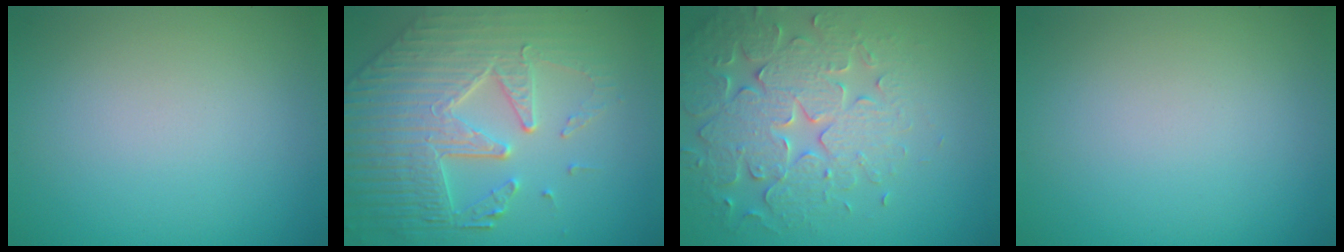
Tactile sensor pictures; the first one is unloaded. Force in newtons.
{"total": 8.1, "press": 6.0, "slide": 5.5}
{"total": 5.3, "press": 5.2, "slide": 1.1}
{"total": 0.0}